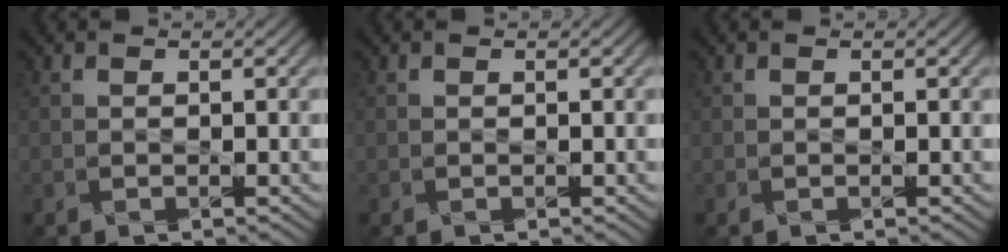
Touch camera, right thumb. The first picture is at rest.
{"total": 0.0}
{"total": 0.0}